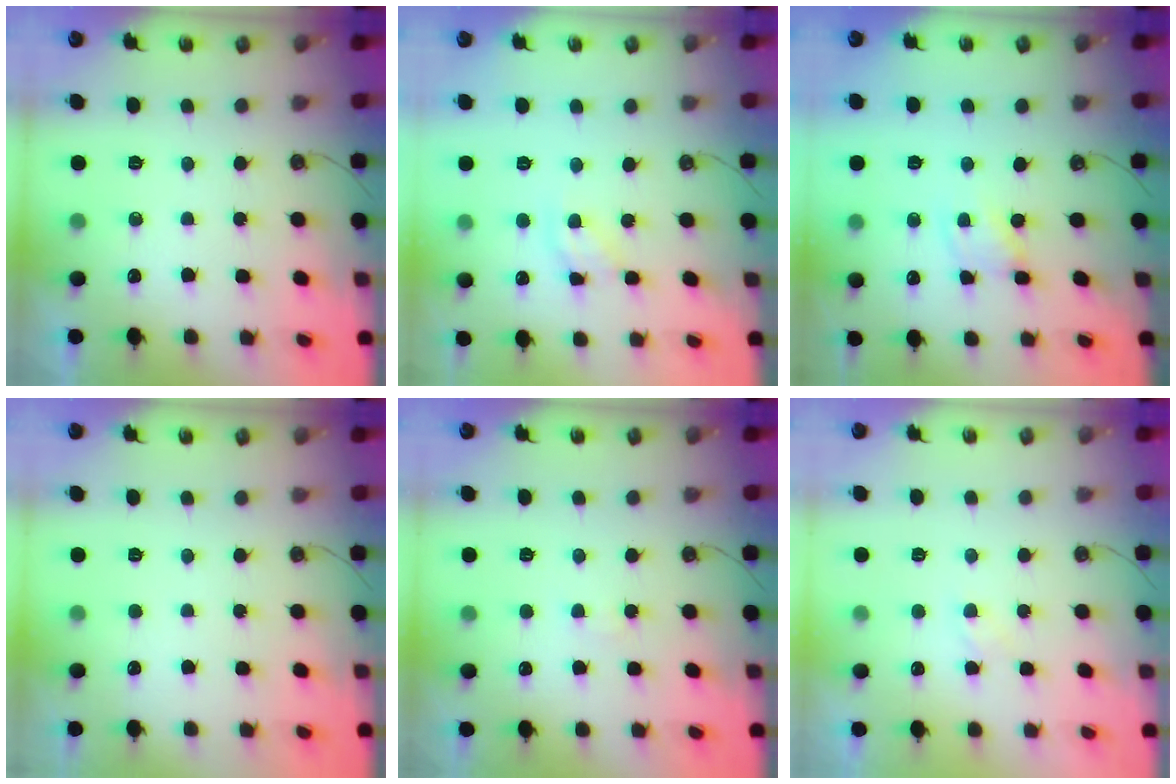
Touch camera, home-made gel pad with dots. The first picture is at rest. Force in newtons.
{"total": 8.2, "press": 8.2, "slide": 0.5}
{"total": 1.7, "press": 1.7, "slide": 0.1}
{"total": 0.0}
{"total": 1.2, "press": 1.1, "slide": 0.2}
{"total": 2.9, "press": 2.8, "slide": 0.4}